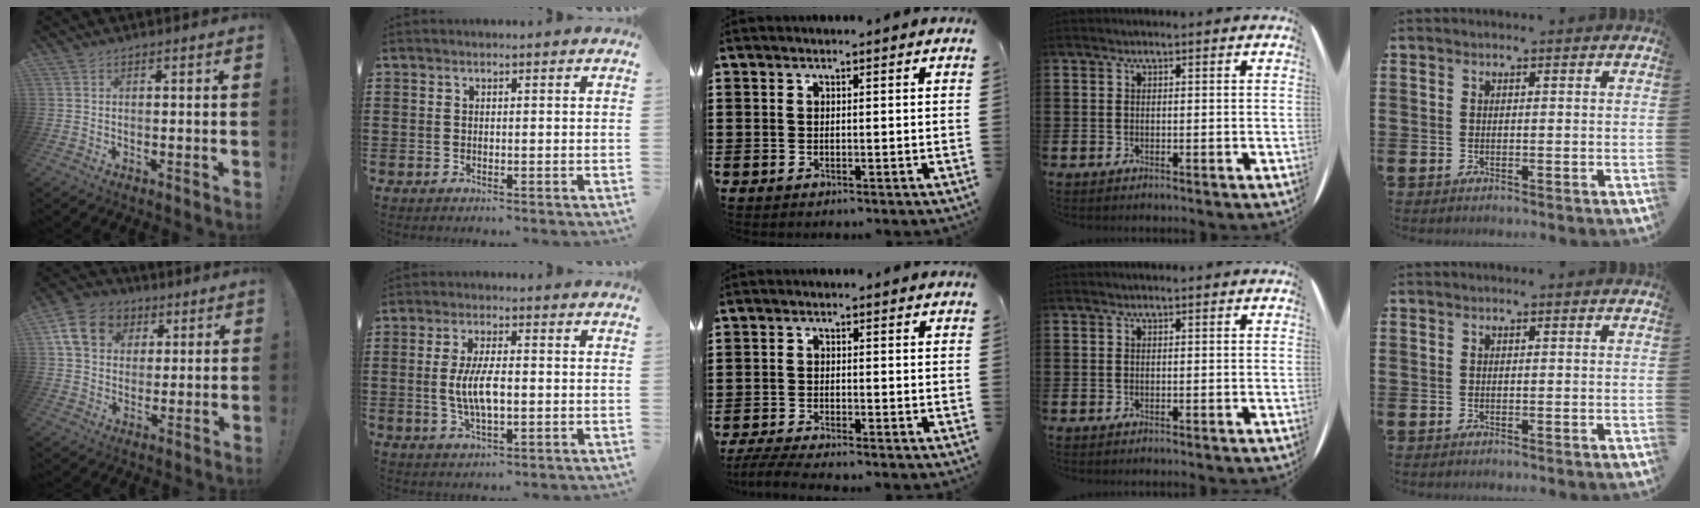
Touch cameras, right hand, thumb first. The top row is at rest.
{"thumb": {"total": 13.8, "force": [4.9, 11.3, 6.3], "torque": [-0.082, -0.013, 0.100]}, "index": {"total": 6.6, "force": [-0.5, 2.3, 6.2], "torque": [-0.132, -0.005, -0.015]}, "middle": {"total": 2.9, "force": [-2.7, 0.0, 1.2], "torque": [-0.033, -0.008, -0.057]}}